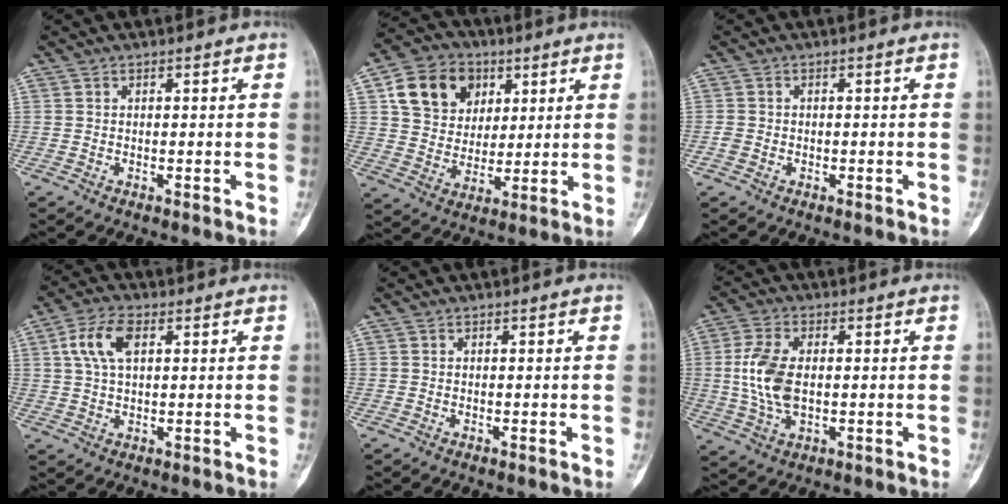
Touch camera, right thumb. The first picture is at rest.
{"total": 13.4, "force": [5.1, 10.8, 6.1], "torque": [-0.075, -0.010, 0.091]}
{"total": 1.5, "force": [-0.6, 1.1, 0.7], "torque": [-0.017, 0.001, -0.013]}
{"total": 7.2, "force": [2.2, 3.8, 5.8], "torque": [-0.119, 0.008, 0.042]}
{"total": 0.0}
{"total": 9.6, "force": [0.1, 5.3, 8.0], "torque": [-0.174, 0.001, 0.003]}